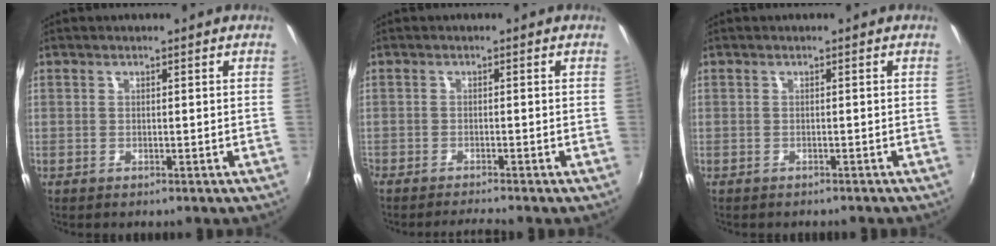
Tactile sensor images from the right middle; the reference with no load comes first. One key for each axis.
{"total": 2.9, "fx": -2.8, "fy": -0.5, "fz": 0.8, "tx": -0.025, "ty": -0.008, "tz": -0.051}
{"total": 1.4, "fx": -1.2, "fy": 0.5, "fz": 0.3, "tx": -0.011, "ty": -0.004, "tz": -0.016}